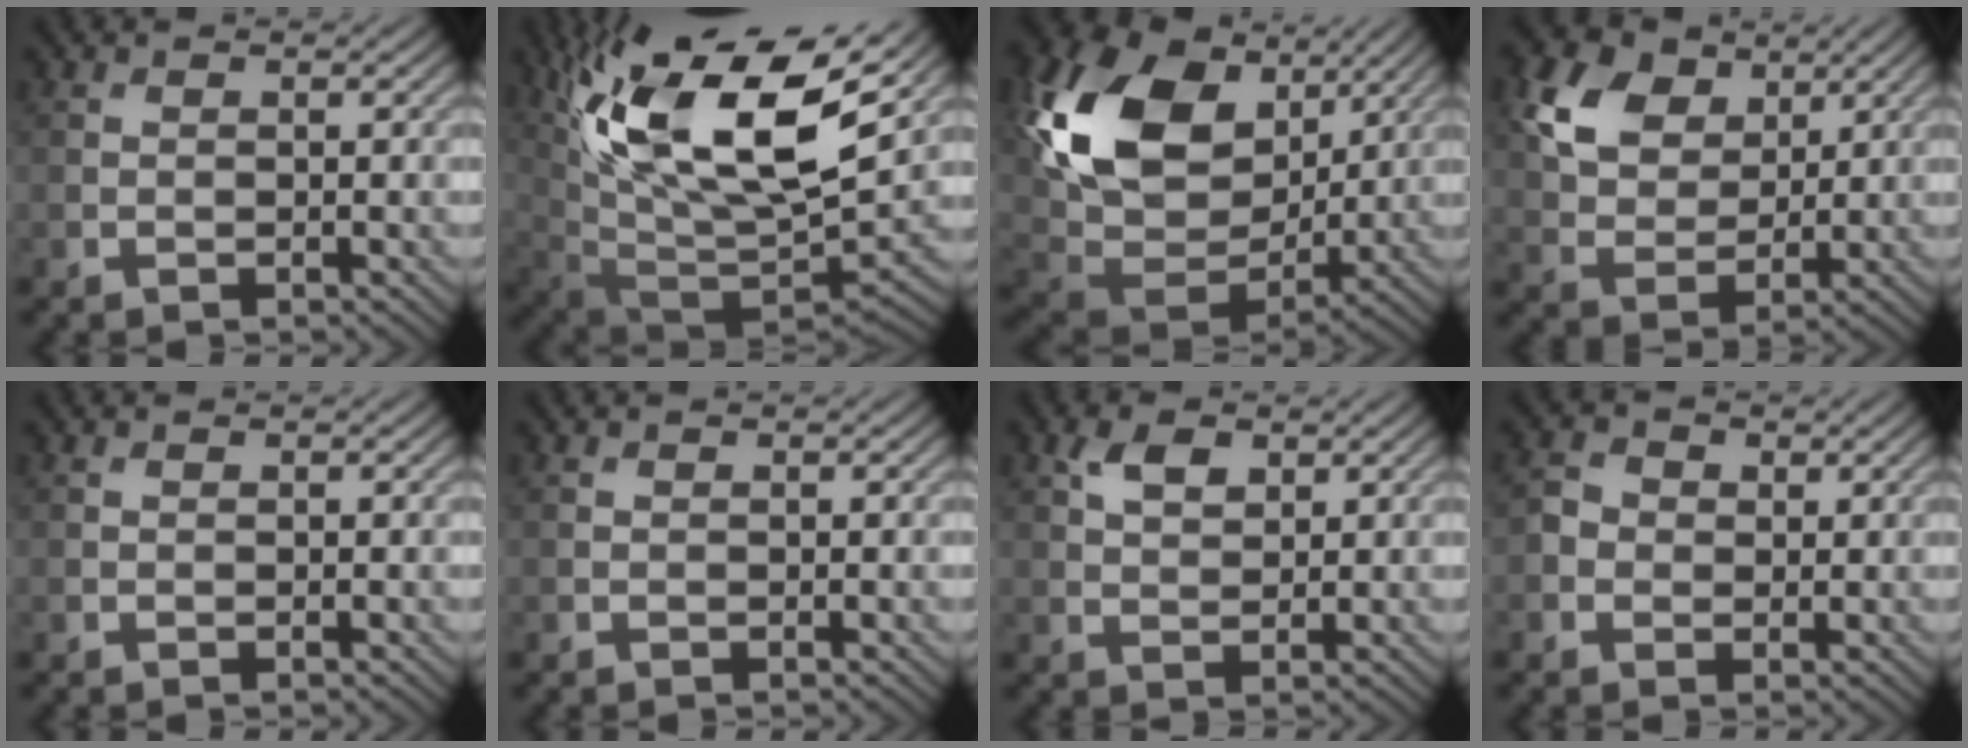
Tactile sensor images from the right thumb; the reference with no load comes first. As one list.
[{"total": 19.4, "force": [8.4, 7.8, 15.6], "torque": [-0.309, 0.020, 0.144]}, {"total": 17.1, "force": [6.1, 11.6, 11.0], "torque": [-0.257, 0.010, 0.126]}, {"total": 8.7, "force": [4.2, 6.0, 4.8], "torque": [-0.120, 0.009, 0.066]}, {"total": 0.0}, {"total": 0.0}, {"total": 3.4, "force": [1.7, 2.0, 2.1], "torque": [-0.045, 0.001, 0.033]}, {"total": 2.4, "force": [0.0, 2.2, 1.1], "torque": [-0.026, 0.000, -0.005]}]